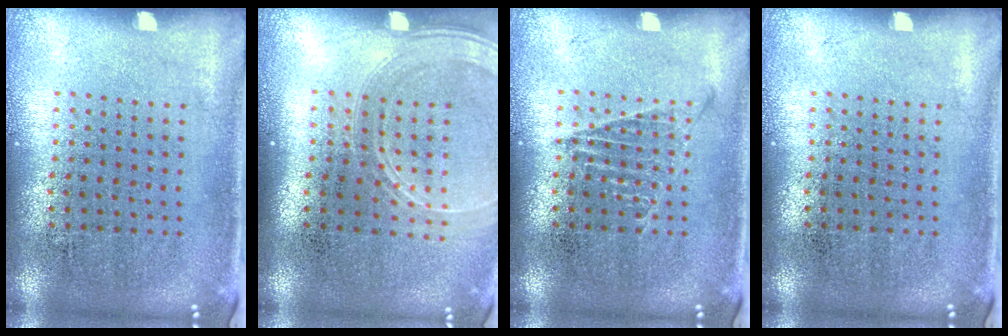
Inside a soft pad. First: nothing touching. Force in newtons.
{"total": 1.7, "press": 1.6, "slide": 0.6}
{"total": 1.0, "press": 1.0, "slide": 0.2}
{"total": 0.0}